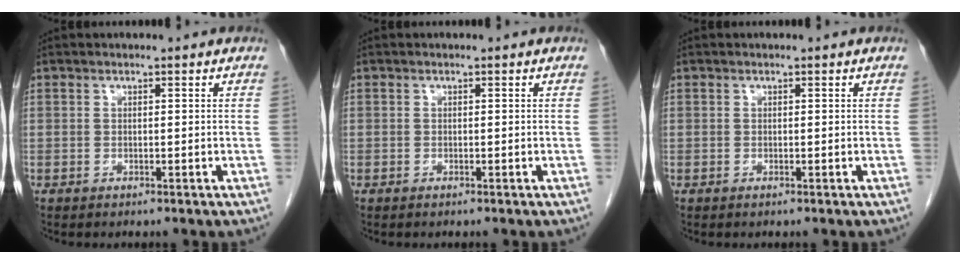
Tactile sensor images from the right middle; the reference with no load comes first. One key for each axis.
{"total": 0.0}
{"total": 0.0}